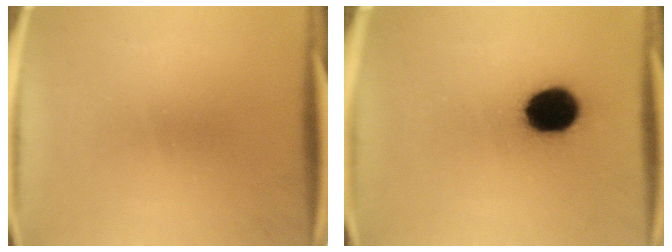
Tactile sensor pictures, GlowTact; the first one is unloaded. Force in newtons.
{"total": 13.2}